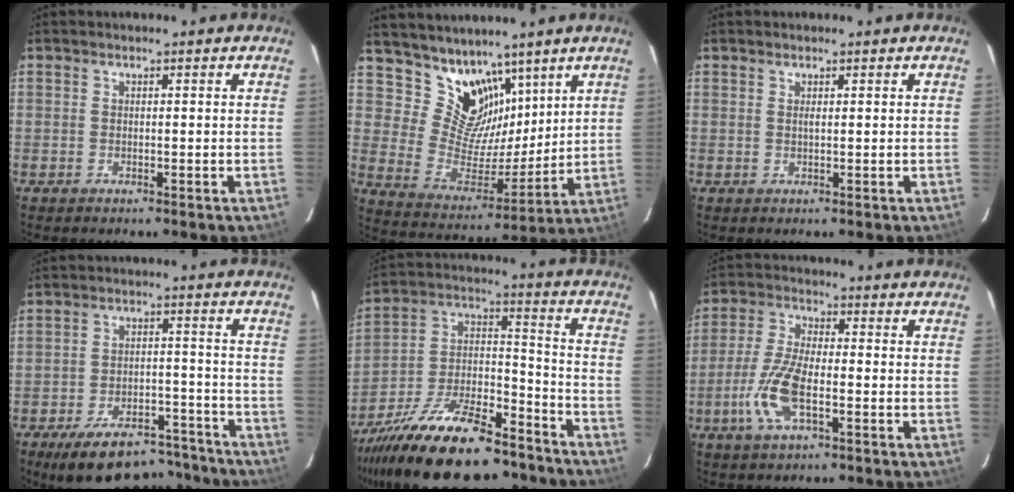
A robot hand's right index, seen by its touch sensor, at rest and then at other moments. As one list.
[{"total": 13.1, "force": [9.4, 7.9, 4.5], "torque": [-0.082, 0.002, 0.187]}, {"total": 0.6, "force": [0.2, 0.1, 0.5], "torque": [-0.011, 0.001, 0.005]}, {"total": 17.7, "force": [-14.9, 6.4, 7.2], "torque": [-0.138, 0.016, -0.195]}, {"total": 26.6, "force": [-19.7, 9.9, 15.0], "torque": [-0.285, -0.001, -0.306]}, {"total": 10.0, "force": [-3.6, 3.4, 8.7], "torque": [-0.193, -0.002, -0.073]}]